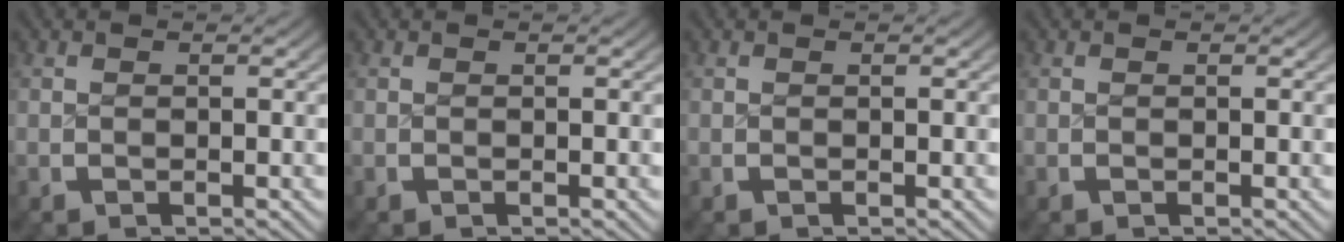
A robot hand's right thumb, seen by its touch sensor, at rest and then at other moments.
{"total": 0.0}
{"total": 0.0}
{"total": 0.0}